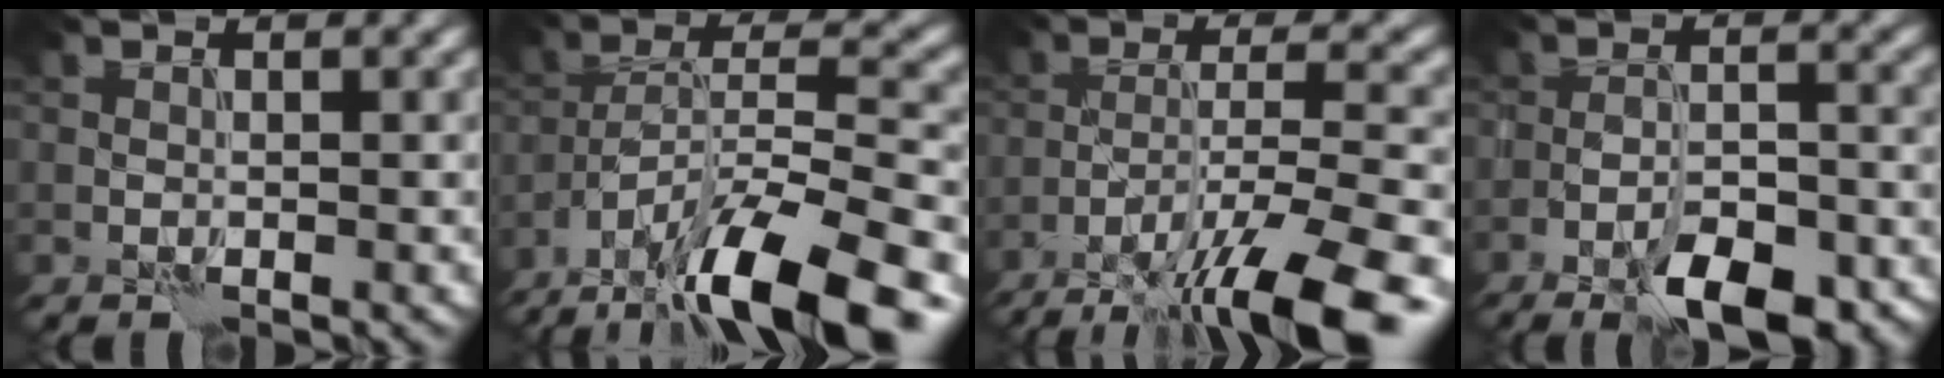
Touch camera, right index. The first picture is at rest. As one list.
[{"total": 13.0, "force": [-9.3, 3.1, 8.5], "torque": [-0.143, 0.008, -0.165]}, {"total": 12.1, "force": [-8.2, 2.4, 8.5], "torque": [-0.147, -0.008, -0.131]}, {"total": 8.1, "force": [-5.5, 2.6, 5.4], "torque": [-0.075, -0.002, -0.085]}]